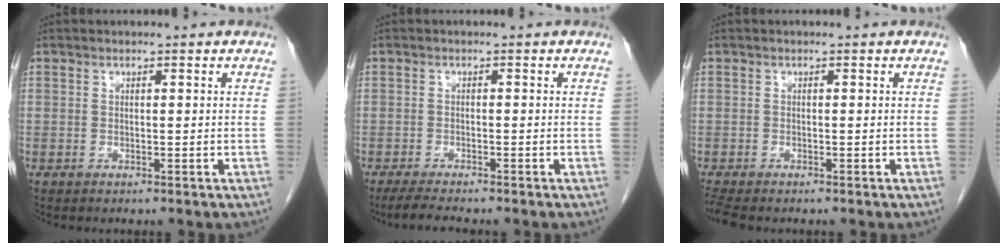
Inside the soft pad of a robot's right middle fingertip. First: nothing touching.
{"total": 3.6, "force": [-3.1, 0.1, 1.8], "torque": [-0.038, -0.013, -0.054]}
{"total": 3.0, "force": [-2.6, 0.6, 1.4], "torque": [-0.030, -0.010, -0.044]}